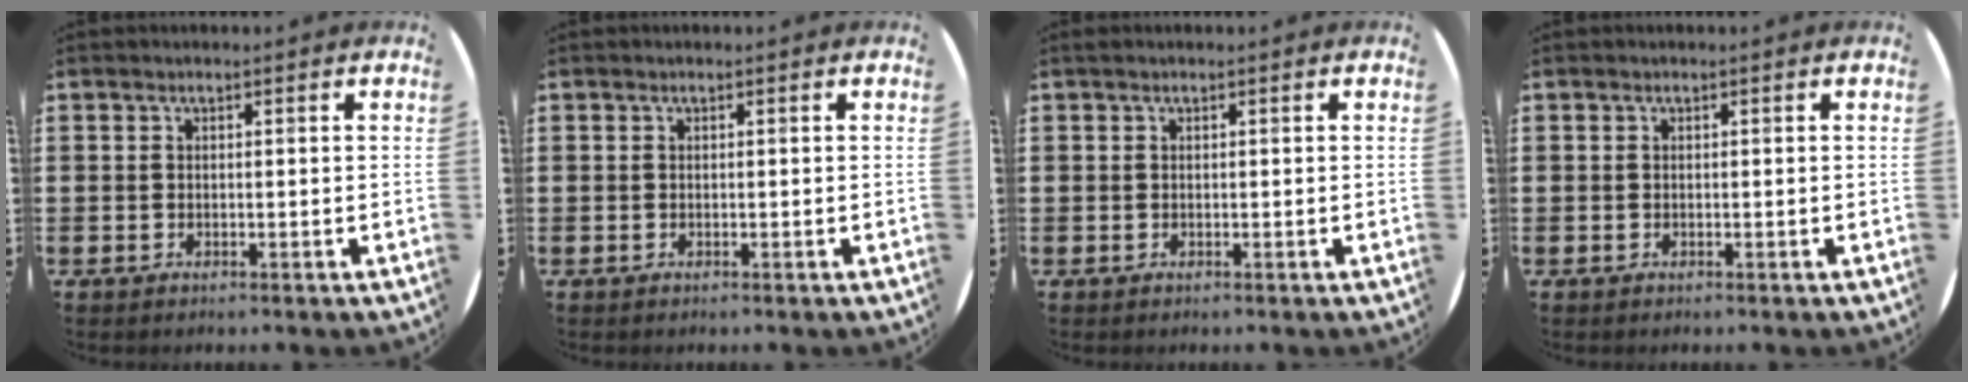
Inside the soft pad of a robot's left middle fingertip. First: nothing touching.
{"total": 0.0}
{"total": 0.0}
{"total": 0.0}